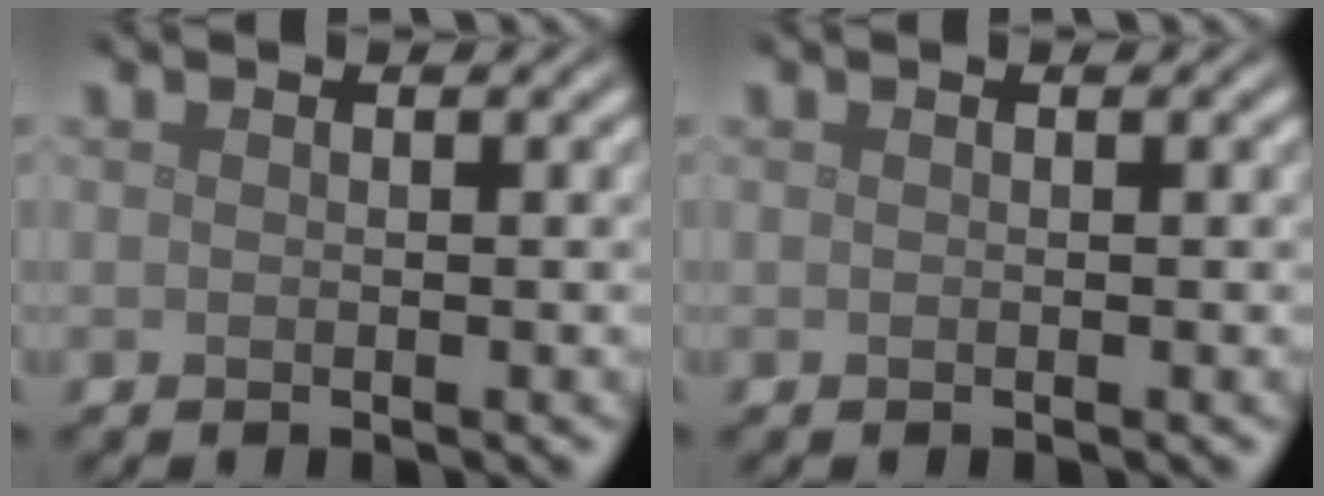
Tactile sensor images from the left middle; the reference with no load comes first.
{"total": 0.0}